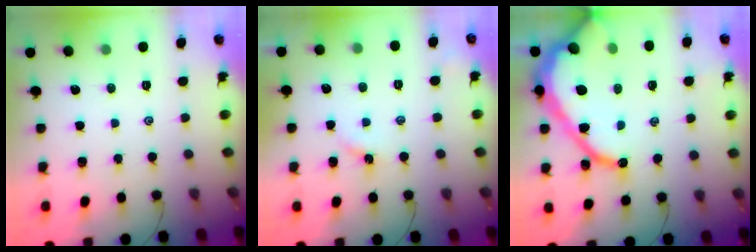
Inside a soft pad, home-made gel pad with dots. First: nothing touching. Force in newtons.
{"total": 2.1, "press": 2.1, "slide": 0.3}
{"total": 19.6, "press": 19.5, "slide": 1.8}